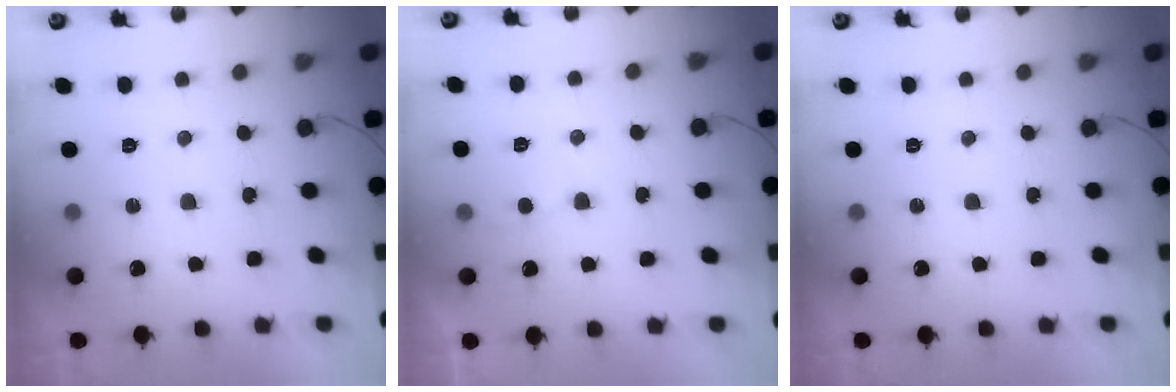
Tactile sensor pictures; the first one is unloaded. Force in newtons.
{"total": 2.0, "press": 2.0, "slide": 0.2}
{"total": 0.0}